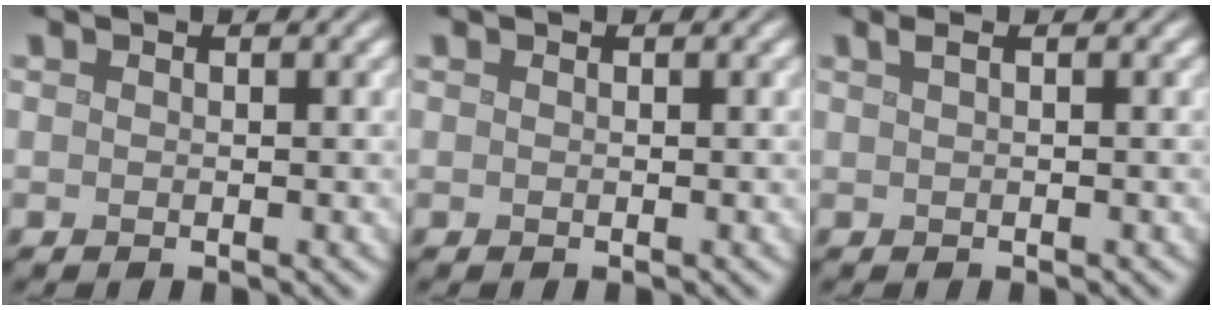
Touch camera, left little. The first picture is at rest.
{"total": 0.0}
{"total": 1.3, "force": [0.4, 0.4, 1.2], "torque": [-0.022, 0.007, 0.004]}